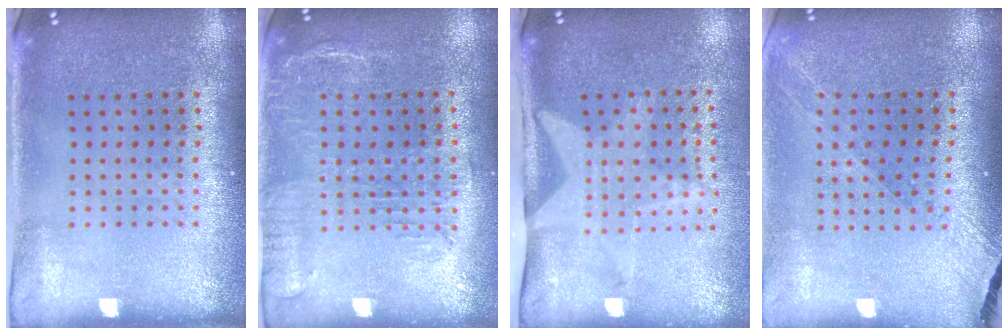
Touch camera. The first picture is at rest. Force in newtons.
{"total": 1.8, "press": 1.5, "slide": 1.1}
{"total": 2.1, "press": 1.5, "slide": 1.4}
{"total": 1.2, "press": 1.2, "slide": 0.2}